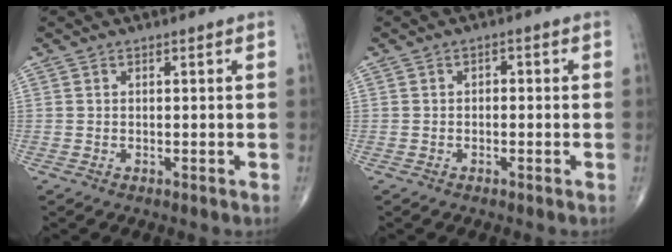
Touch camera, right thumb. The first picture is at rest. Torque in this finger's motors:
{"motor_torque": [-0.17, 0.05, 0.07, 0.27, 0.04]}